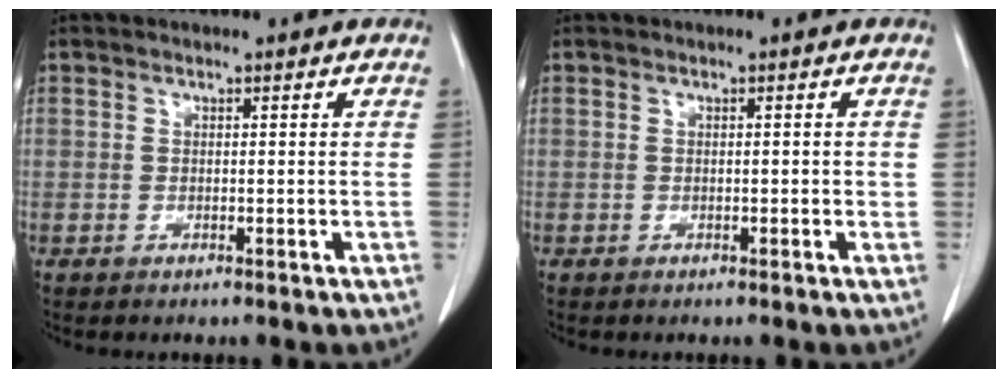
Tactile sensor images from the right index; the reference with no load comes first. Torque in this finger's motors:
{"motor_torque": [-0.08, -0.05, -0.02, -0.01]}